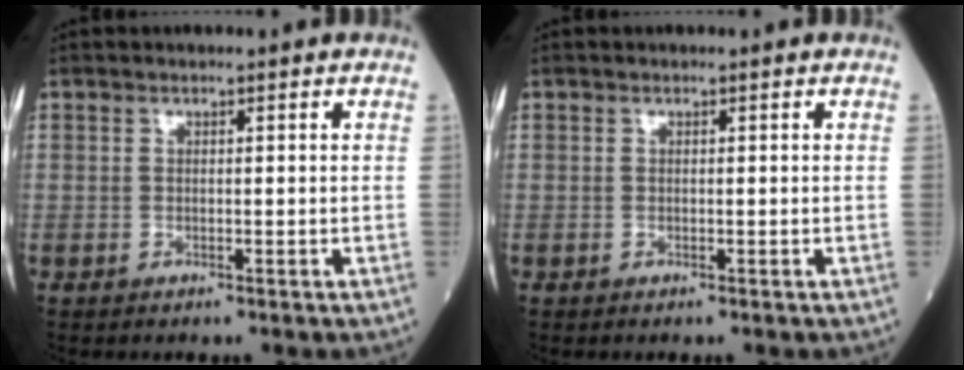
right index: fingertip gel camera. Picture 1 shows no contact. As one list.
[{"total": 0.0}]